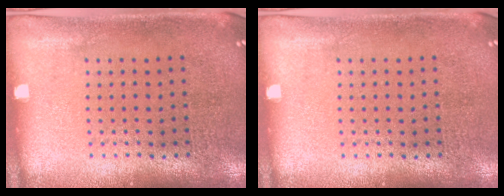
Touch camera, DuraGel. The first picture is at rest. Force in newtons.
{"total": 0.0}